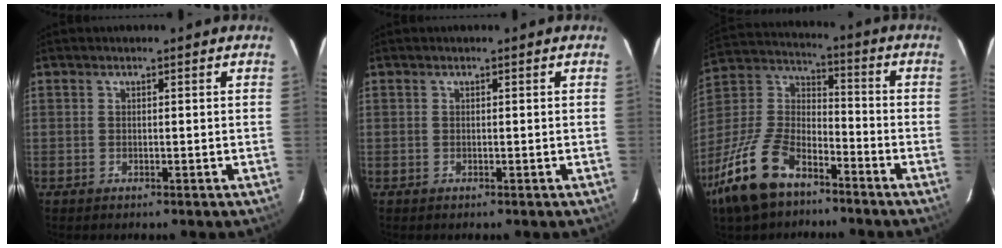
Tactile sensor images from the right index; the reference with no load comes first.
{"total": 0.0}
{"total": 14.8, "force": [-9.8, 6.6, 8.9], "torque": [-0.206, 0.001, -0.192]}